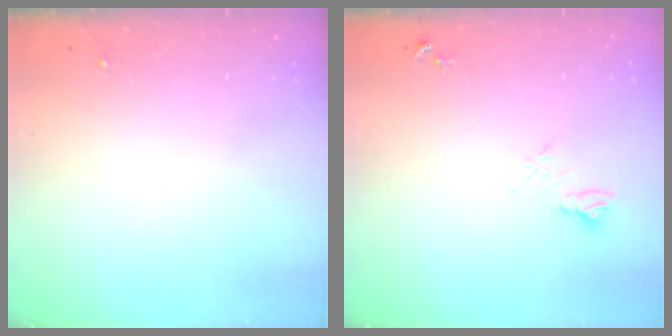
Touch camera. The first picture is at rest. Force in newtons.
{"total": 7.1, "press": 7.1, "slide": 0.7}